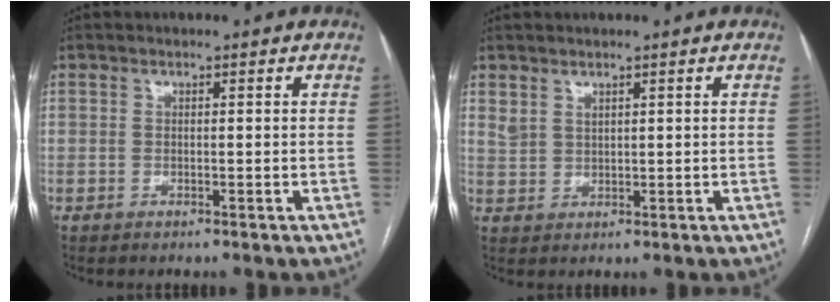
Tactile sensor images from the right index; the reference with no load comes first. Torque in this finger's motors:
{"motor_torque": [-0.04, 0.03, -0.01, 0.02]}